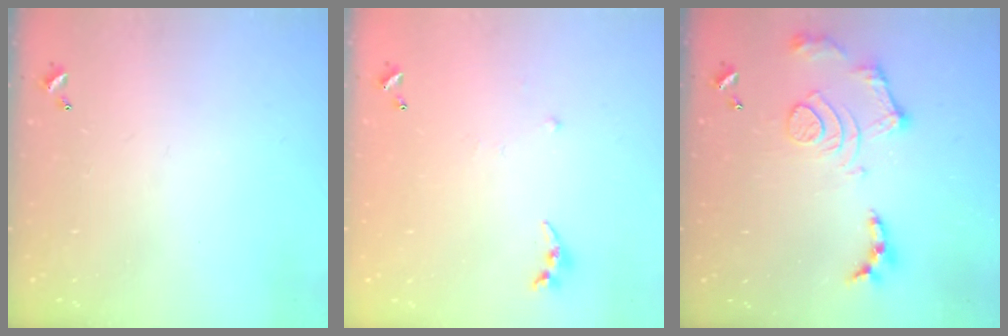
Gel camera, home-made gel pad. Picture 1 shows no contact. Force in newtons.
{"total": 5.4, "press": 5.4, "slide": 0.6}
{"total": 13.2, "press": 13.2, "slide": 1.2}